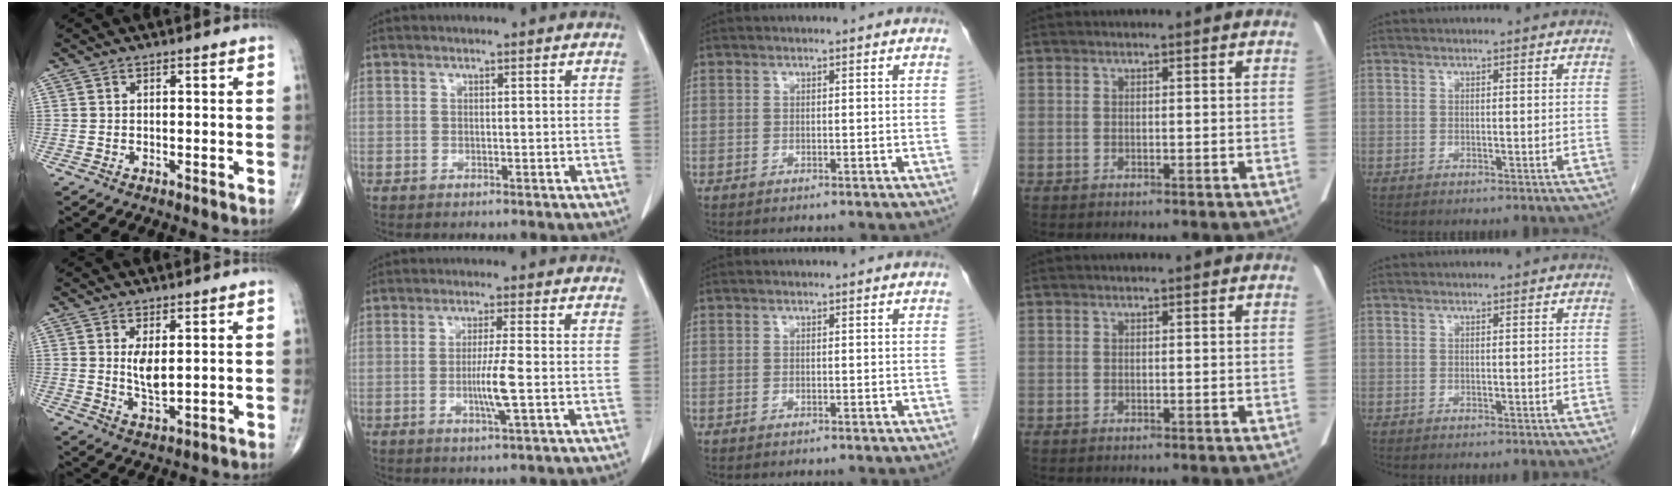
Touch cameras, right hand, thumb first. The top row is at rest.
{"thumb": {"total": 4.6, "force": [1.1, 1.8, 4.1], "torque": [-0.072, -0.018, 0.028]}, "index": {"total": 5.3, "force": [-1.1, -0.1, 5.2], "torque": [-0.098, -0.009, -0.020]}}